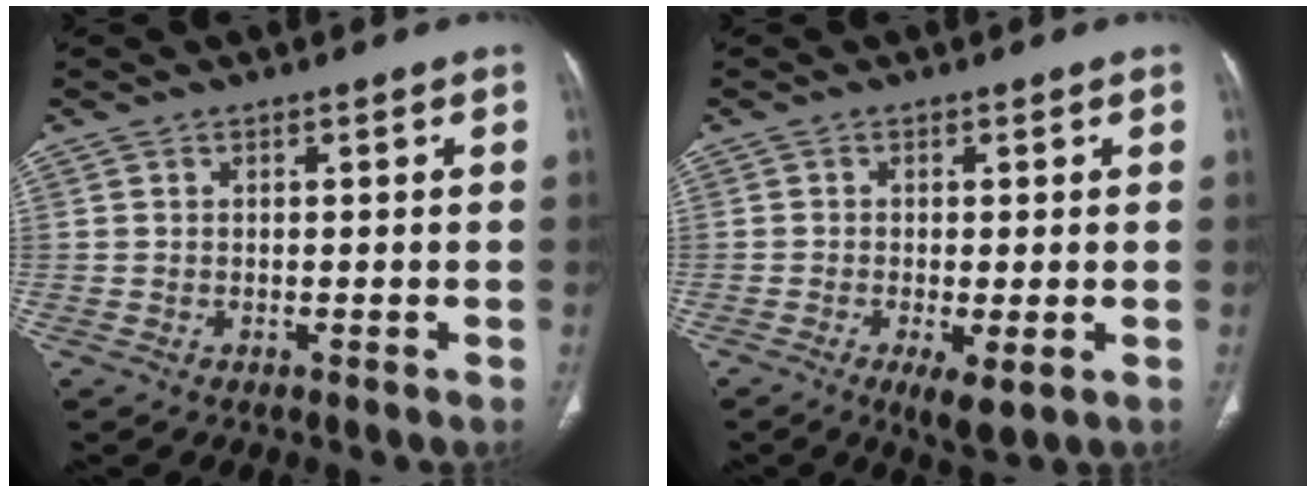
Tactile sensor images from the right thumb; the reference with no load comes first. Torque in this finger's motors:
{"motor_torque": [-0.20, 0.00, -0.16, 0.05, 0.02]}